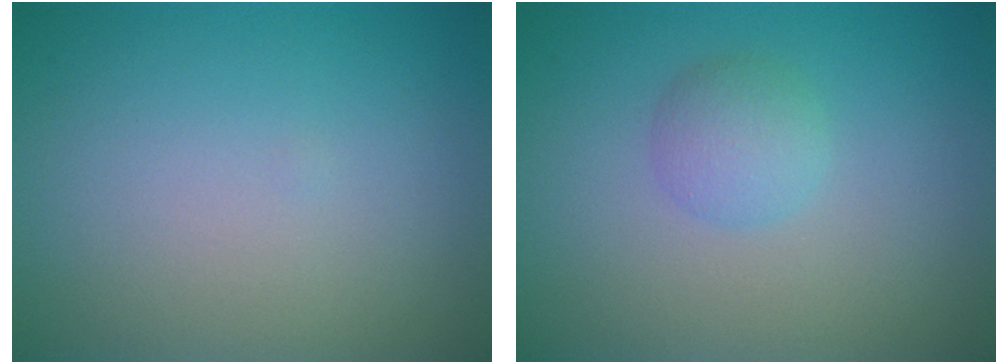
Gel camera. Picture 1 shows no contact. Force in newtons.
{"total": 2.0, "press": 2.0, "slide": 0.0}